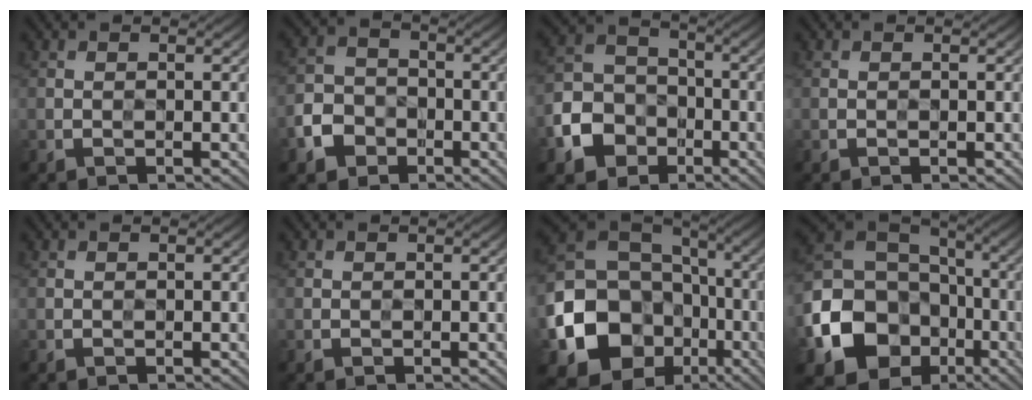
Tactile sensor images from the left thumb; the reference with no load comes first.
{"total": 5.2, "force": [-2.8, 4.0, 1.8], "torque": [-0.049, 0.002, -0.063]}
{"total": 8.5, "force": [-4.1, 6.7, 3.4], "torque": [-0.097, -0.009, -0.089]}
{"total": 0.0}
{"total": 0.0}
{"total": 0.0}
{"total": 18.4, "force": [-6.4, 15.4, 7.9], "torque": [-0.206, -0.040, -0.116]}
{"total": 17.6, "force": [-6.5, 14.3, 7.9], "torque": [-0.218, -0.040, -0.124]}